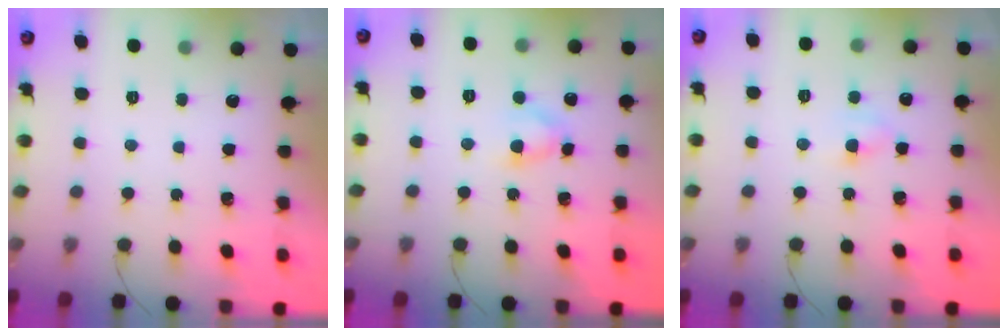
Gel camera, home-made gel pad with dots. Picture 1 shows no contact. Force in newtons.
{"total": 3.2, "press": 3.1, "slide": 1.1}
{"total": 4.0, "press": 3.8, "slide": 1.2}